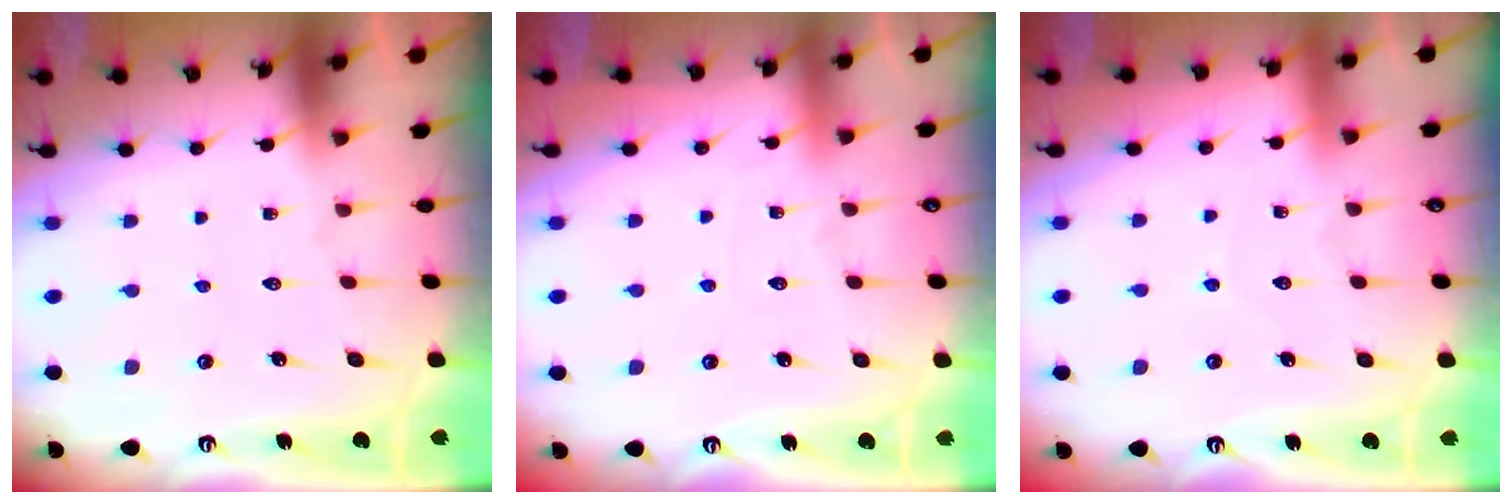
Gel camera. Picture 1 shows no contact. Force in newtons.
{"total": 2.2, "press": 2.2, "slide": 0.3}
{"total": 2.9, "press": 2.9, "slide": 0.2}